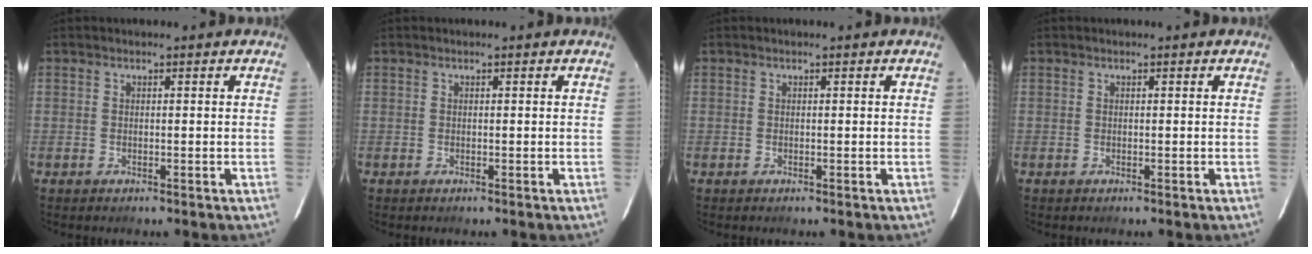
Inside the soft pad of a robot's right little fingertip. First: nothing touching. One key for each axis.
{"total": 0.0}
{"total": 0.0}
{"total": 0.0}